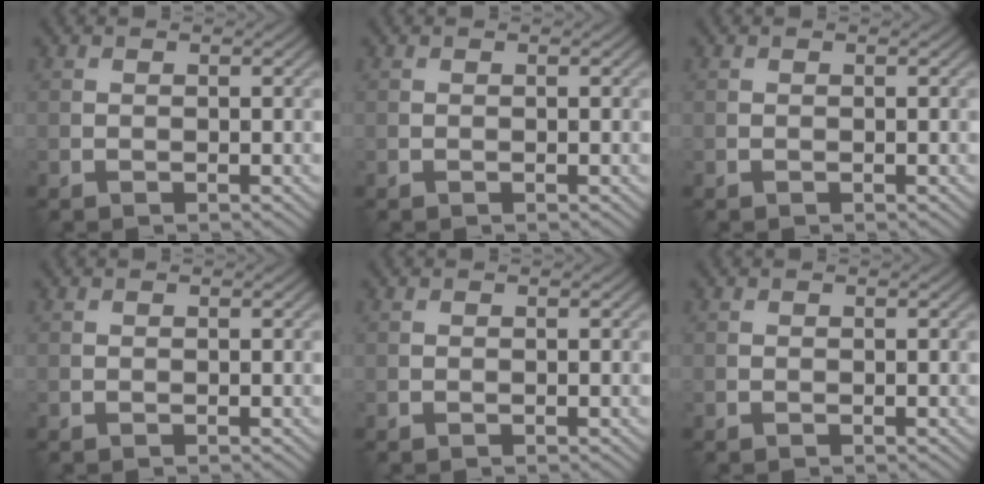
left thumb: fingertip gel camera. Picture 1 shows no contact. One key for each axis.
{"total": 0.0}
{"total": 0.0}
{"total": 0.0}
{"total": 0.0}
{"total": 0.0}